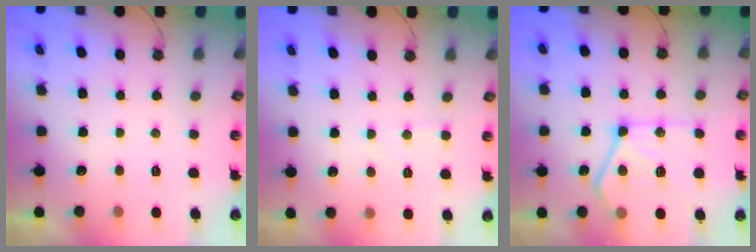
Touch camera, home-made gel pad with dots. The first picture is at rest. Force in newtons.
{"total": 4.0, "press": 3.9, "slide": 0.6}
{"total": 17.9, "press": 17.8, "slide": 1.9}